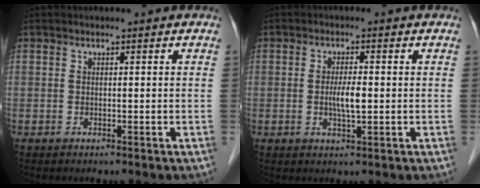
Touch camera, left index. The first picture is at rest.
{"total": 3.1, "force": [-0.5, 0.5, 3.1], "torque": [-0.059, -0.004, -0.007]}